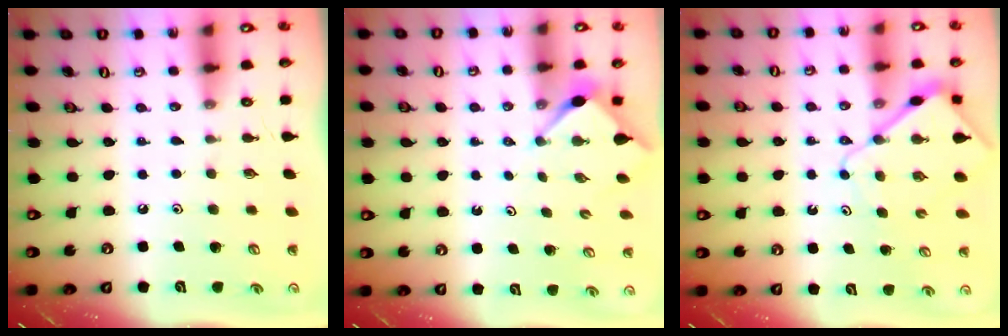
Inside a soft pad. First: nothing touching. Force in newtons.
{"total": 2.7, "press": 2.7, "slide": 0.3}
{"total": 9.3, "press": 9.2, "slide": 1.1}